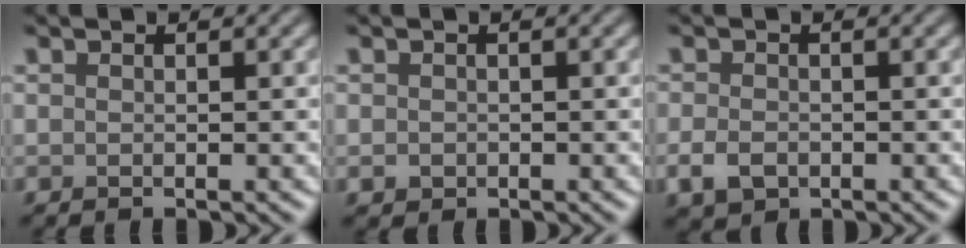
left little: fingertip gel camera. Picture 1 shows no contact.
{"total": 0.9, "force": [-0.2, 0.8, 0.3], "torque": [-0.004, -0.005, -0.005]}
{"total": 2.4, "force": [-1.0, 1.6, 1.4], "torque": [-0.030, -0.007, -0.022]}